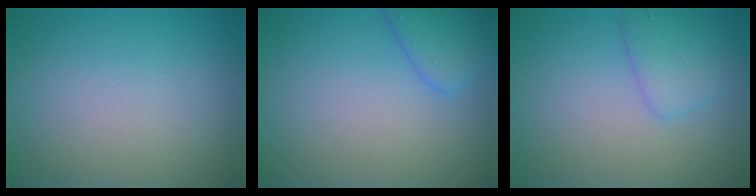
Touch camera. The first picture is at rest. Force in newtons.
{"total": 2.7, "press": 2.7, "slide": 0.2}
{"total": 2.4, "press": 2.4, "slide": 0.1}